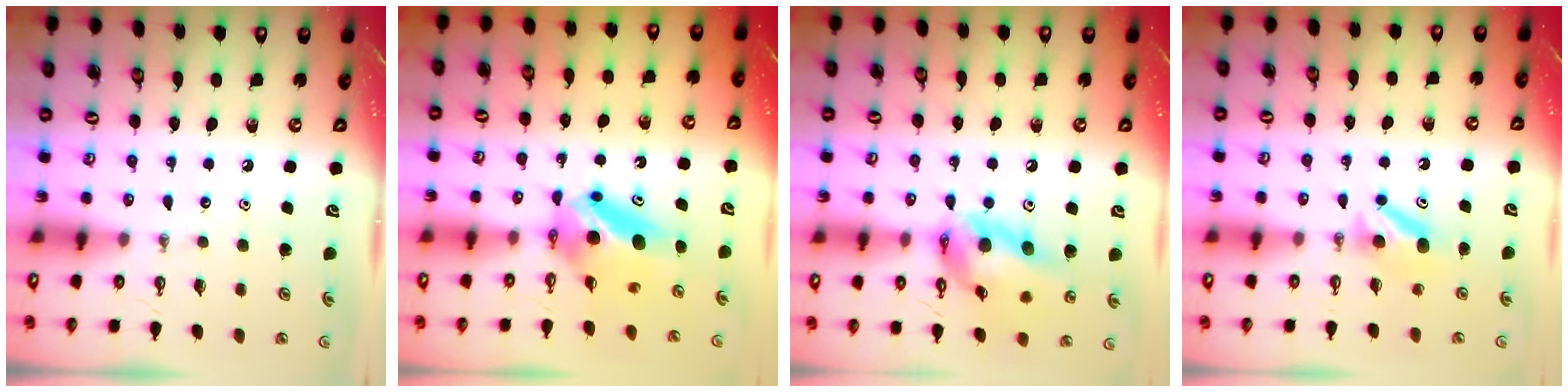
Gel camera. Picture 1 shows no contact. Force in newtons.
{"total": 6.5, "press": 6.2, "slide": 2.0}
{"total": 16.2, "press": 16.1, "slide": 1.8}
{"total": 5.9, "press": 5.8, "slide": 1.1}